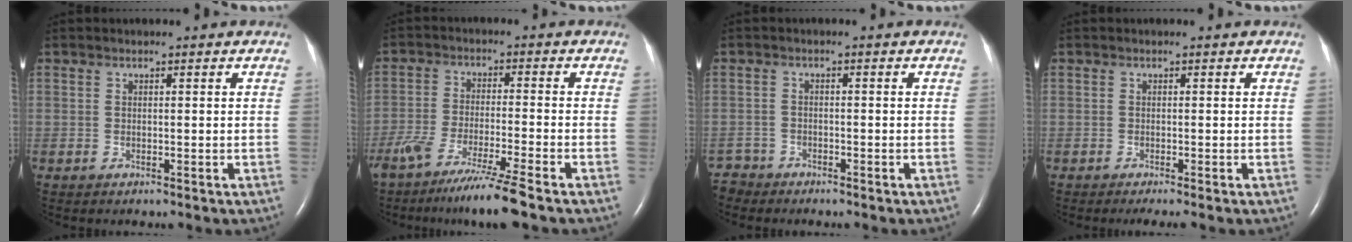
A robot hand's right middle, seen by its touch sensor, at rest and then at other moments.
{"total": 10.3, "force": [-7.8, -1.1, 6.6], "torque": [-0.116, -0.036, -0.134]}
{"total": 2.8, "force": [-2.6, 0.8, -1.0], "torque": [0.015, -0.004, -0.052]}
{"total": 1.9, "force": [-1.5, -0.3, 1.1], "torque": [-0.015, -0.005, -0.021]}